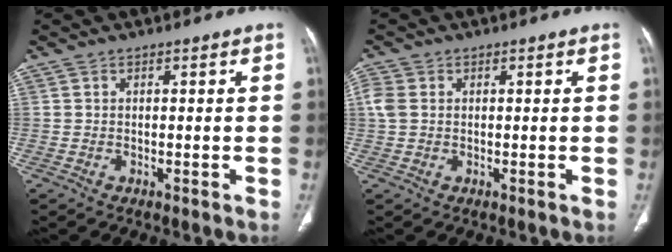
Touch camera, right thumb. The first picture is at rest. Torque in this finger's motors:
{"motor_torque": [1.28, 1.24, 0.40, -0.29, 0.14]}